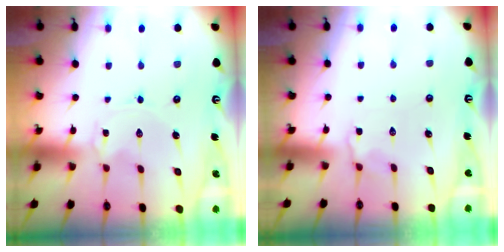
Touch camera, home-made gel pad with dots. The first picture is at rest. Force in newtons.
{"total": 3.4, "press": 3.0, "slide": 1.6}